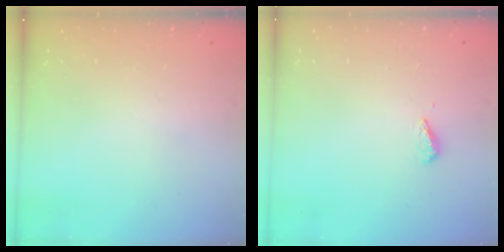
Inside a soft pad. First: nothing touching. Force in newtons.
{"total": 2.9, "press": 2.9, "slide": 0.4}